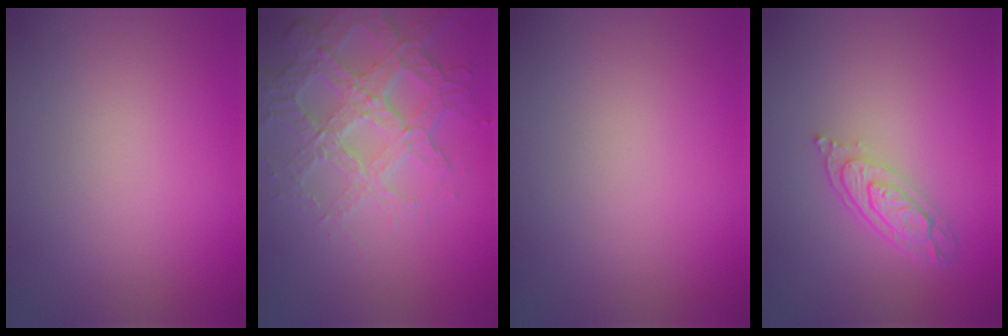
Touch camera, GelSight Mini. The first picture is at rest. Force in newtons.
{"total": 7.4, "press": 5.3, "slide": 5.2}
{"total": 0.0}
{"total": 3.8, "press": 2.9, "slide": 2.4}